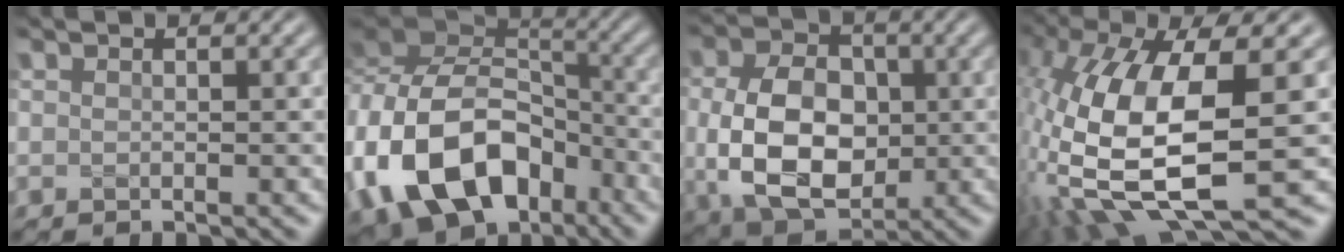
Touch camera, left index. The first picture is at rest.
{"total": 13.8, "force": [-5.2, 9.4, 8.6], "torque": [-0.182, -0.016, -0.090]}
{"total": 9.6, "force": [-0.3, 6.6, 6.9], "torque": [-0.140, -0.010, -0.003]}
{"total": 14.1, "force": [-1.8, 5.2, 13.0], "torque": [-0.287, -0.008, -0.031]}